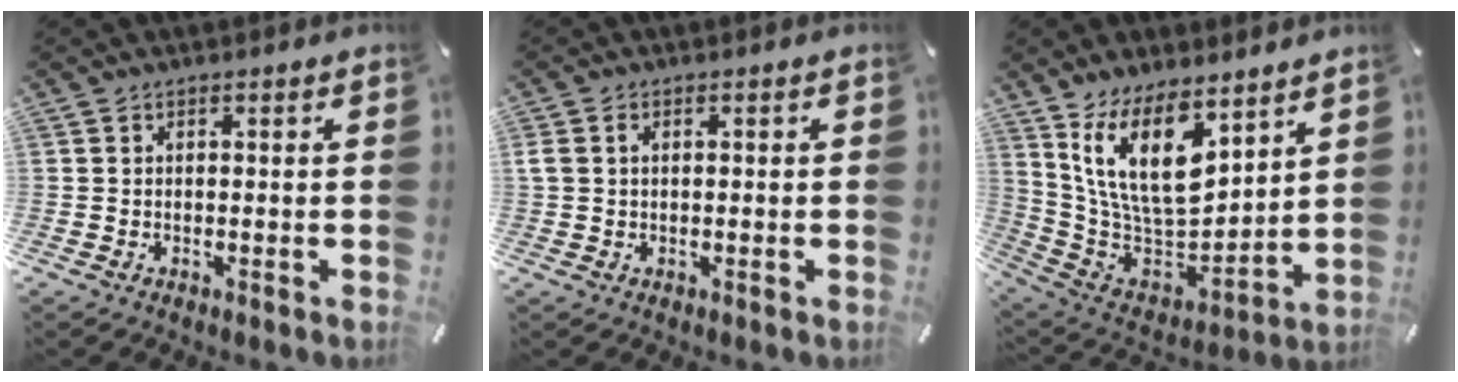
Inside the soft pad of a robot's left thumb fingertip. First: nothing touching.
{"total": 1.6, "force": [0.2, 1.2, 1.1], "torque": [-0.023, 0.006, 0.001]}
{"total": 17.9, "force": [10.1, 8.7, 11.9], "torque": [-0.240, -0.073, 0.182]}